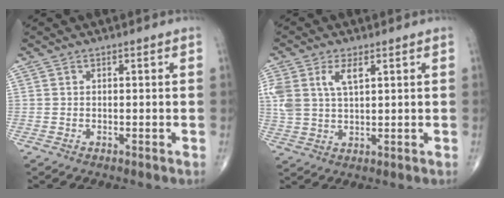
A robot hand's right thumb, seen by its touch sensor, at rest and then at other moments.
{"total": 7.8, "force": [3.1, 3.9, 6.0], "torque": [-0.134, 0.002, 0.066]}